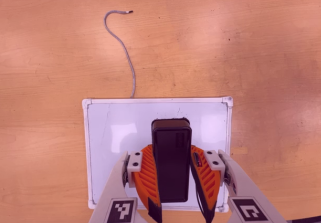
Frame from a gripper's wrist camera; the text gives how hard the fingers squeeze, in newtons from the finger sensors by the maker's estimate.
{"total": 5.6, "left": 5.2, "right": 6.0}